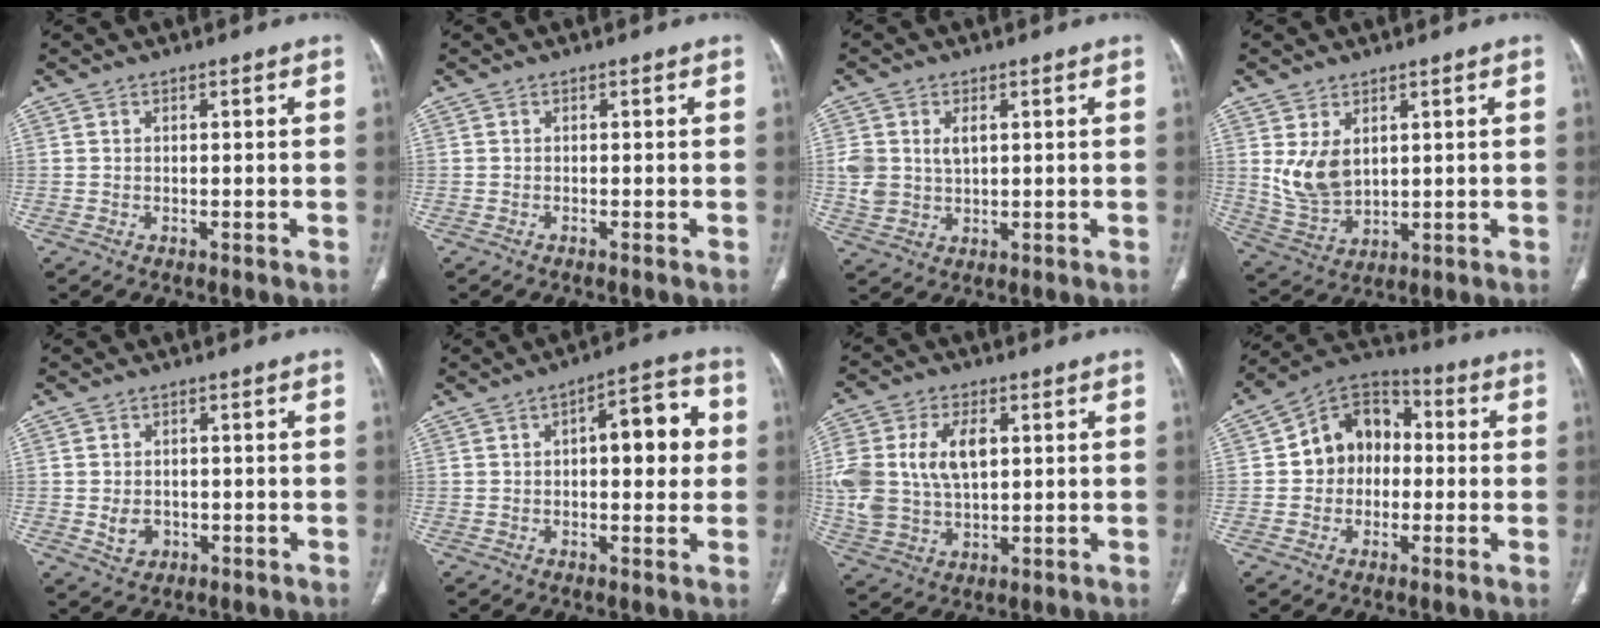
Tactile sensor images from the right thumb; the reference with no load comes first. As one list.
[{"total": 0.0}, {"total": 6.6, "force": [1.3, 4.7, 4.4], "torque": [-0.083, 0.001, 0.035]}, {"total": 8.0, "force": [2.3, 5.2, 5.6], "torque": [-0.102, -0.016, 0.064]}, {"total": 3.5, "force": [-0.7, 2.8, 2.0], "torque": [-0.025, 0.002, -0.004]}, {"total": 10.6, "force": [1.4, 4.7, 9.4], "torque": [-0.096, 0.023, 0.013]}, {"total": 16.2, "force": [2.7, 10.4, 12.1], "torque": [-0.267, 0.003, 0.059]}, {"total": 12.4, "force": [0.3, 9.9, 7.4], "torque": [-0.071, 0.037, -0.011]}]